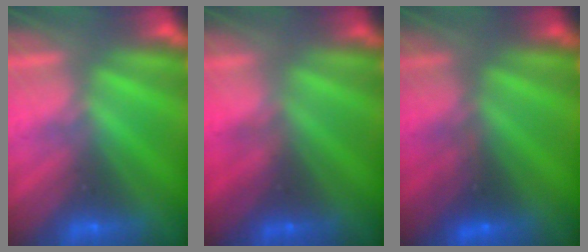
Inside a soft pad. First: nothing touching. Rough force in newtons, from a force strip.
{"total": 2.2}
{"total": 5.3}